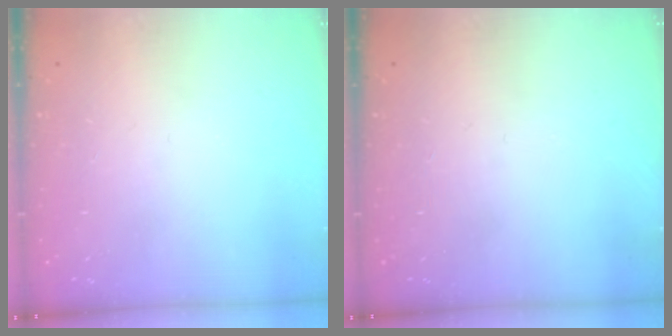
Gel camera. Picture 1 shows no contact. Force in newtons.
{"total": 0.0}